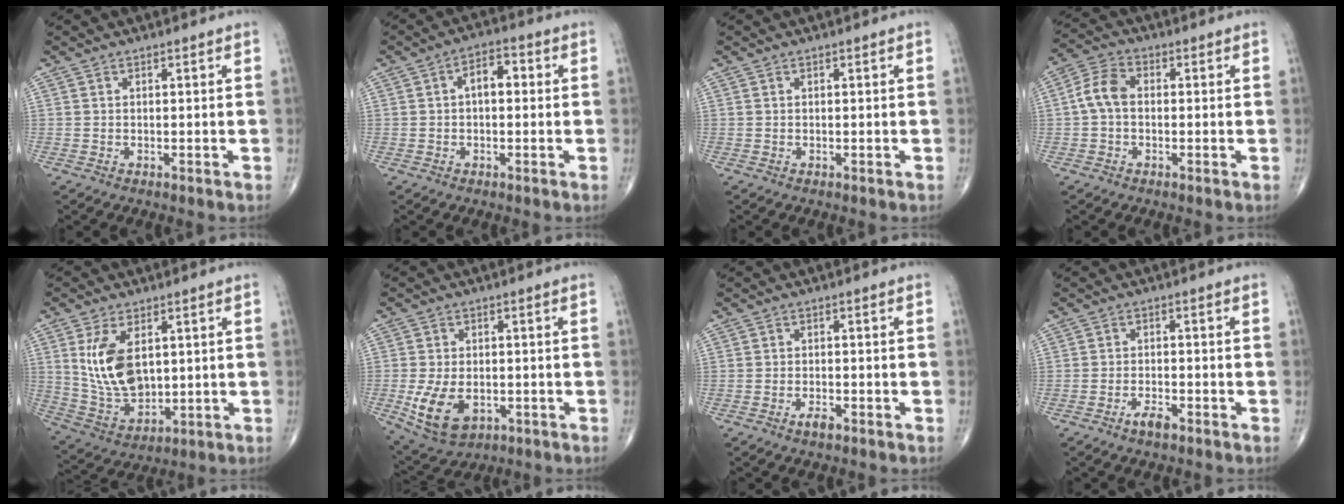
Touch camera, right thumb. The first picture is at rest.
{"total": 5.1, "force": [0.5, 2.9, 4.1], "torque": [-0.055, 0.018, 0.000]}
{"total": 0.0}
{"total": 5.8, "force": [-0.2, 3.9, 4.4], "torque": [-0.085, 0.018, -0.014]}
{"total": 12.0, "force": [2.8, 6.9, 9.4], "torque": [-0.170, -0.017, 0.070]}
{"total": 10.3, "force": [-2.6, 6.5, 7.5], "torque": [-0.138, -0.002, -0.031]}
{"total": 2.2, "force": [-1.4, 0.8, 1.5], "torque": [-0.029, 0.005, -0.026]}
{"total": 2.9, "force": [-2.0, 1.0, 1.9], "torque": [-0.037, 0.009, -0.038]}